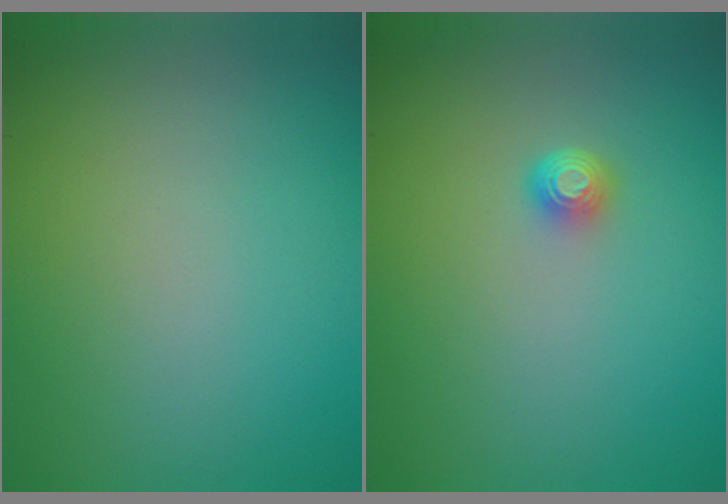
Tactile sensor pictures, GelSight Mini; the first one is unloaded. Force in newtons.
{"total": 1.6, "press": 1.2, "slide": 1.2}